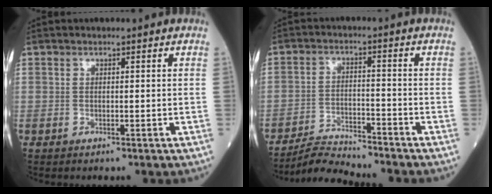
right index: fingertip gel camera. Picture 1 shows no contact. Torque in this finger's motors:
{"motor_torque": [0.09, -0.29, 0.08, 0.00]}